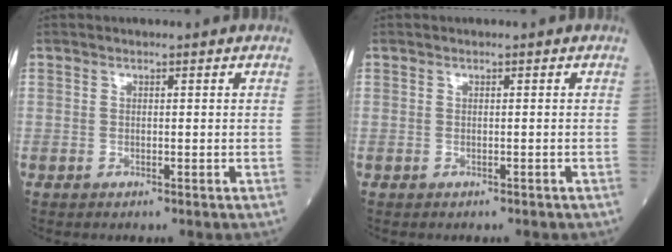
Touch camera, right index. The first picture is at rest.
{"total": 0.8, "force": [-0.4, 0.4, 0.5], "torque": [-0.019, 0.001, 0.001]}